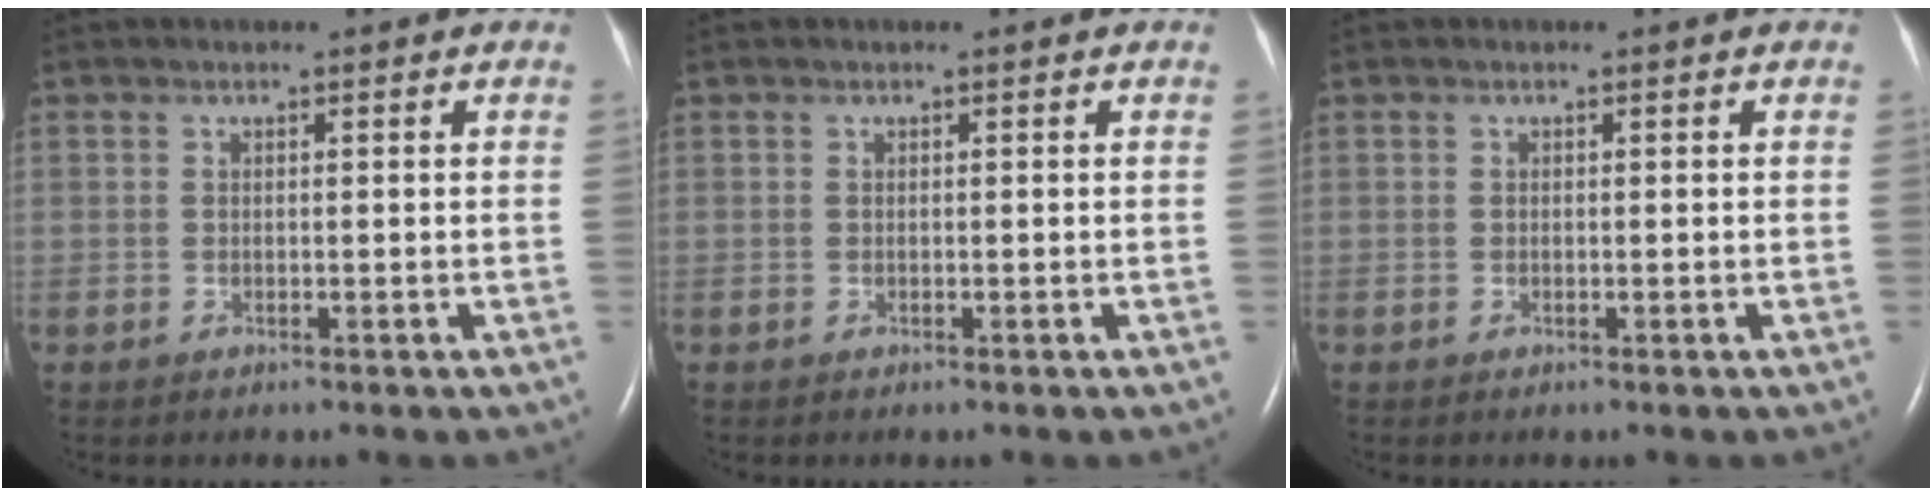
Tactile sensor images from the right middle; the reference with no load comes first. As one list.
[{"total": 0.0}, {"total": 0.0}]